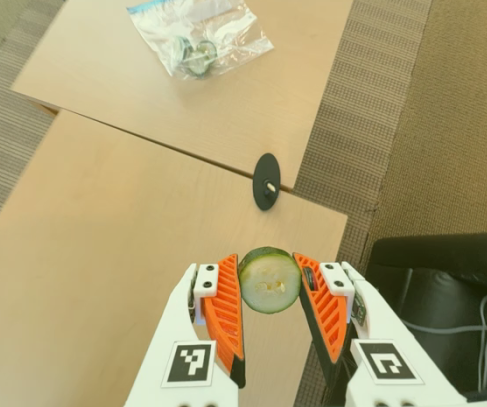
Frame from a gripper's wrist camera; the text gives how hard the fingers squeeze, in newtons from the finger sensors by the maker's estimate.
{"total": 10.5, "left": 10.2, "right": 10.8}